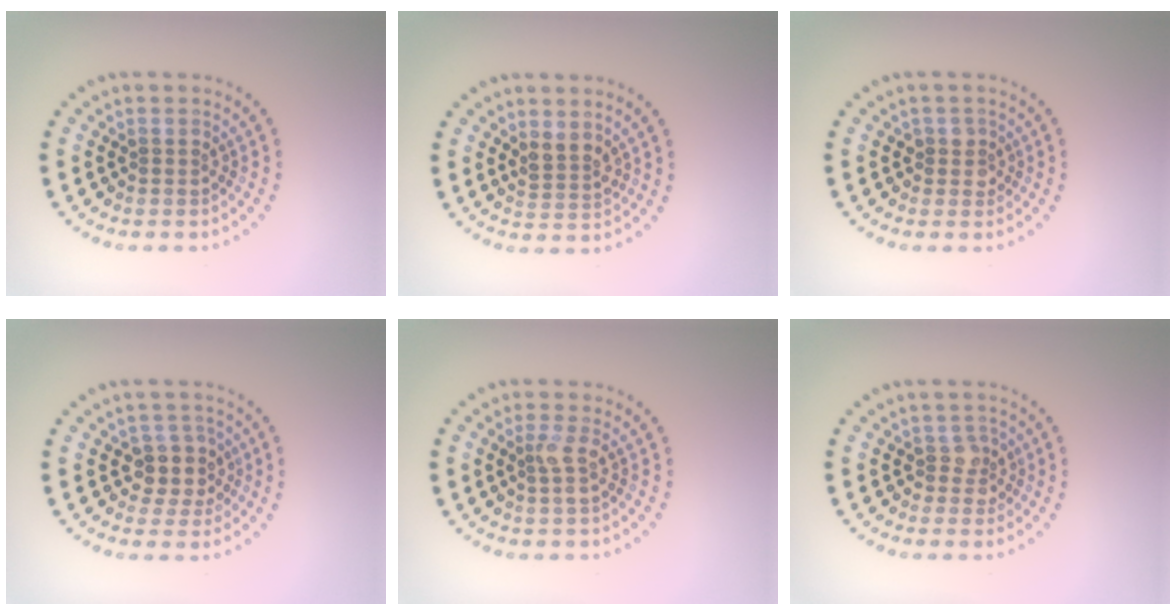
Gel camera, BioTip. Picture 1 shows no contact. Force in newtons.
{"total": 2.1, "press": 1.7, "slide": 1.2}
{"total": 1.4, "press": 1.2, "slide": 0.8}
{"total": 2.8, "press": 2.5, "slide": 1.2}
{"total": 1.5, "press": 1.3, "slide": 0.8}
{"total": 1.7, "press": 1.4, "slide": 1.0}